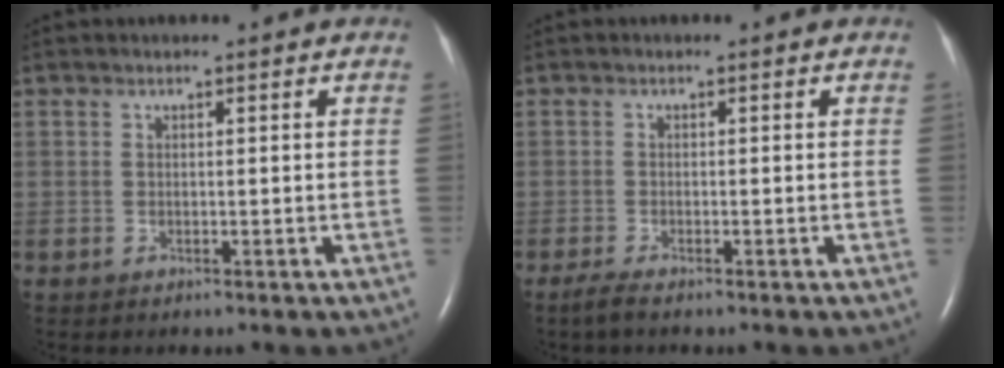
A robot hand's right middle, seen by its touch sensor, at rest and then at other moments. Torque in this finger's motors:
{"motor_torque": [0.22, -0.20, -0.01, 0.01]}